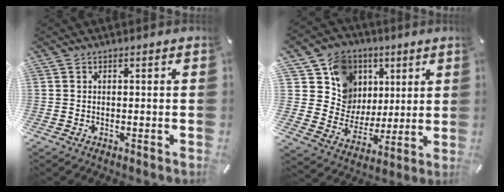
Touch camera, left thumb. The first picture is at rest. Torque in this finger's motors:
{"motor_torque": [0.45, 0.16, 0.29, 0.03, 0.00]}